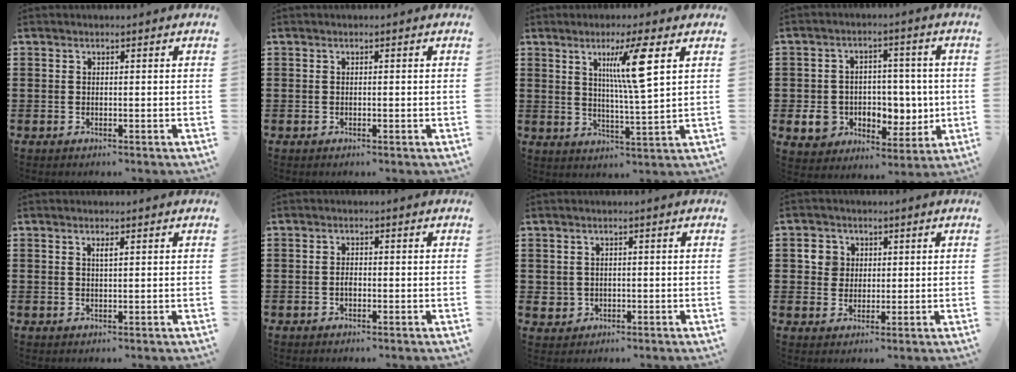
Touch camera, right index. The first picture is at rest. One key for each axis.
{"total": 0.0}
{"total": 8.6, "fx": 3.5, "fy": 0.6, "fz": 7.8, "tx": -0.145, "ty": -0.002, "tz": 0.050}
{"total": 7.7, "fx": -0.3, "fy": 6.9, "fz": 3.3, "tx": -0.061, "ty": 0.005, "tz": 0.001}
{"total": 1.1, "fx": 0.5, "fy": 0.2, "fz": 0.9, "tx": -0.019, "ty": 0.000, "tz": 0.009}
{"total": 1.1, "fx": -0.4, "fy": 0.5, "fz": 0.8, "tx": -0.018, "ty": -0.003, "tz": -0.007}
{"total": 1.4, "fx": 0.2, "fy": 1.4, "fz": 0.2, "tx": -0.010, "ty": 0.006, "tz": 0.001}
{"total": 3.8, "fx": 1.1, "fy": 3.5, "fz": 1.0, "tx": -0.026, "ty": 0.010, "tz": 0.017}